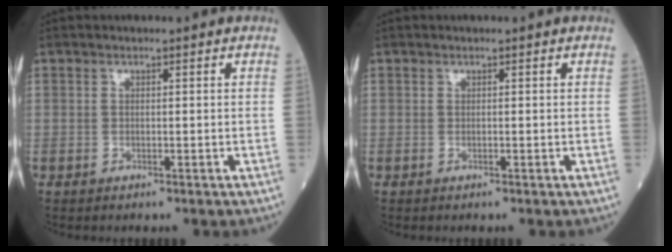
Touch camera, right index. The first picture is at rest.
{"total": 0.0}